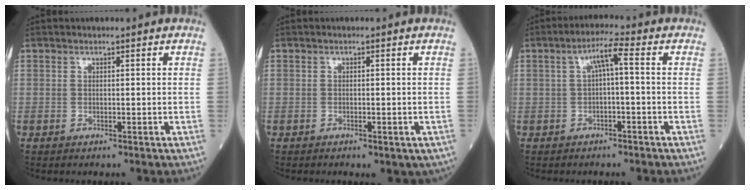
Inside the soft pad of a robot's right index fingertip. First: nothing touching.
{"total": 4.0, "force": [-1.7, 2.2, 2.8], "torque": [-0.049, -0.001, -0.019]}
{"total": 5.2, "force": [0.3, 1.3, 5.0], "torque": [-0.103, 0.024, 0.008]}